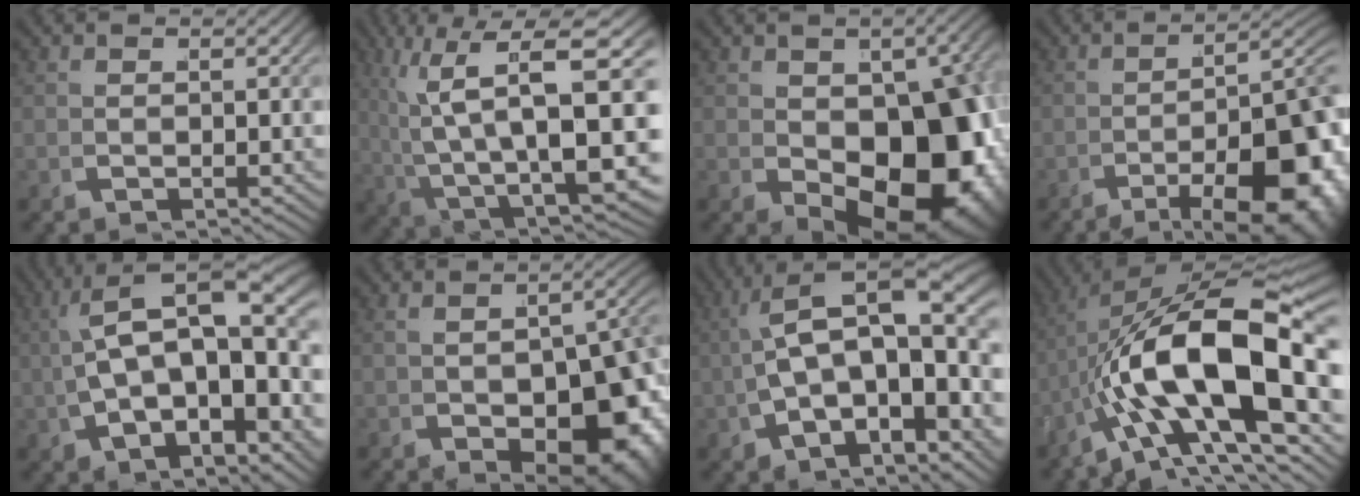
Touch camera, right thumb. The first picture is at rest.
{"total": 14.8, "force": [-0.8, 8.1, 12.4], "torque": [-0.224, -0.056, 0.032]}
{"total": 16.6, "force": [-1.8, 10.3, 12.9], "torque": [-0.199, -0.068, 0.010]}
{"total": 14.7, "force": [-3.9, 7.5, 12.0], "torque": [-0.165, -0.039, -0.041]}
{"total": 14.4, "force": [2.3, 8.3, 11.5], "torque": [-0.198, 0.010, 0.030]}
{"total": 12.5, "force": [-2.5, 7.4, 9.8], "torque": [-0.140, -0.044, -0.010]}
{"total": 13.8, "force": [0.9, 8.5, 10.9], "torque": [-0.197, -0.008, 0.014]}
{"total": 18.0, "force": [-0.8, 9.4, 15.3], "torque": [-0.289, -0.057, 0.024]}